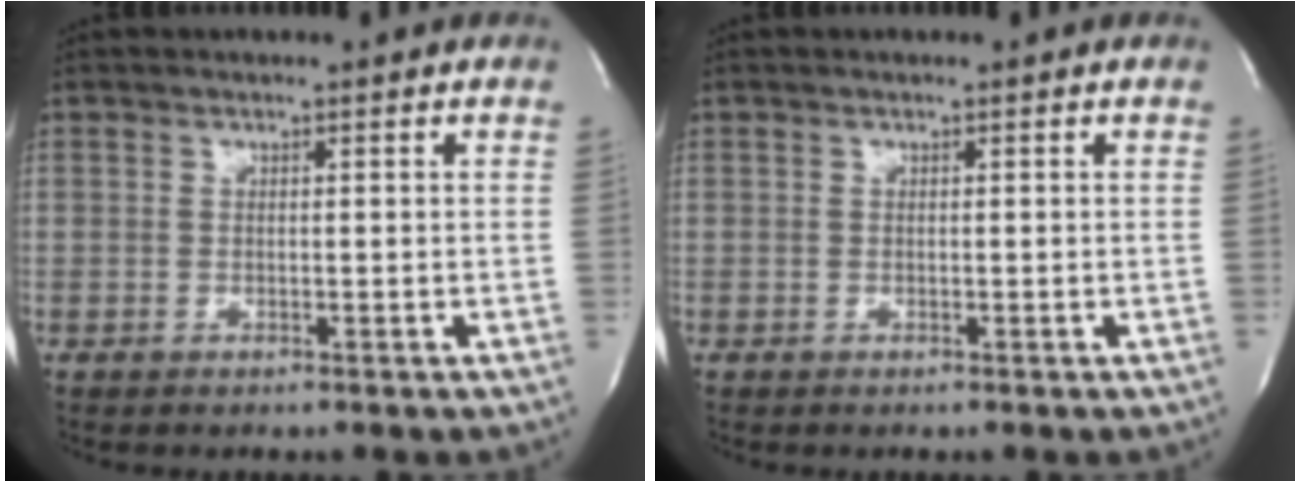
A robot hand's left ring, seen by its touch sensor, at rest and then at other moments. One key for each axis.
{"total": 0.0}